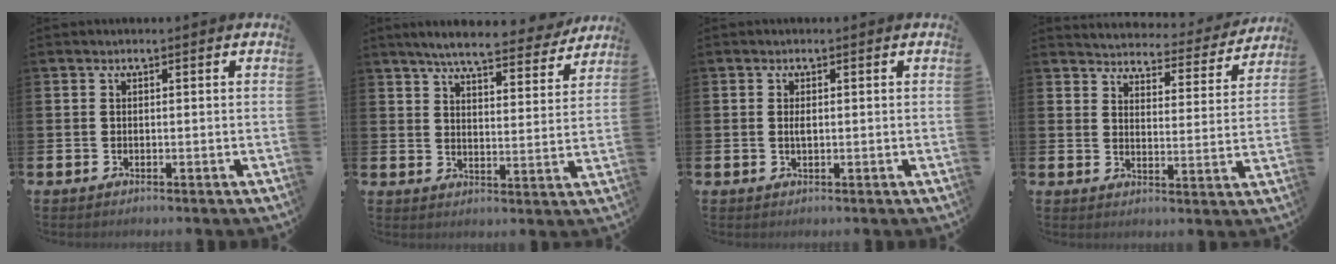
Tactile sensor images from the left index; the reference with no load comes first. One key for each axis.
{"total": 6.7, "fx": 6.2, "fy": 0.8, "fz": 2.3, "tx": -0.052, "ty": -0.035, "tz": 0.104}
{"total": 1.0, "fx": 0.2, "fy": 0.4, "fz": 0.9, "tx": -0.014, "ty": 0.000, "tz": 0.001}
{"total": 4.1, "fx": 4.0, "fy": 0.7, "fz": 0.2, "tx": -0.019, "ty": -0.038, "tz": 0.064}